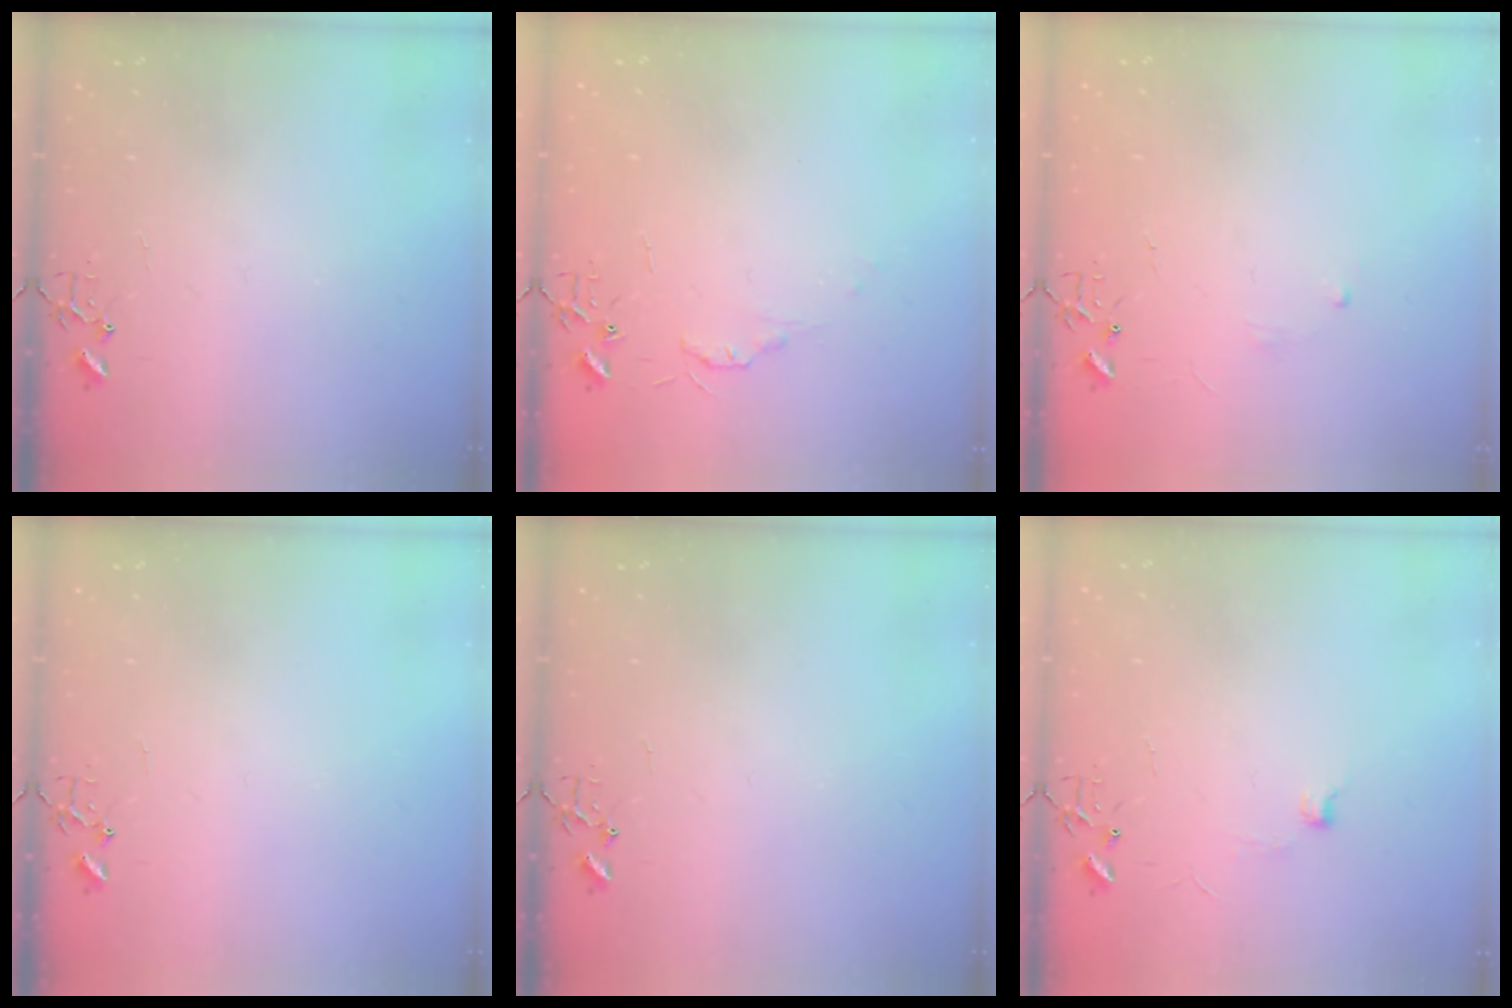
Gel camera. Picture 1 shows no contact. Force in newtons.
{"total": 4.8, "press": 4.8, "slide": 0.7}
{"total": 2.9, "press": 2.8, "slide": 0.5}
{"total": 0.0}
{"total": 0.0}
{"total": 5.6, "press": 5.6, "slide": 0.7}